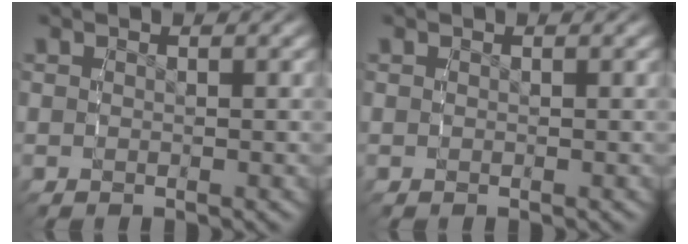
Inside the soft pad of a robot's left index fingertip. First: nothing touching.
{"total": 0.0}